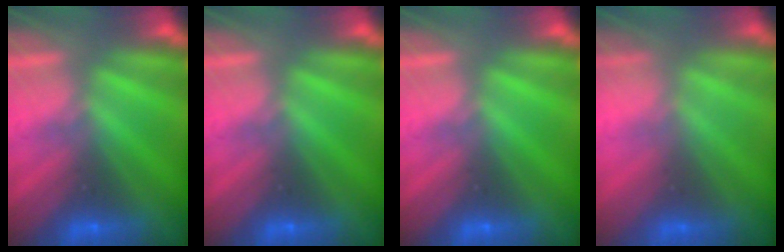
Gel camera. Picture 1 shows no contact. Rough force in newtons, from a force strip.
{"total": 0.0}
{"total": 0.0}
{"total": 2.4}